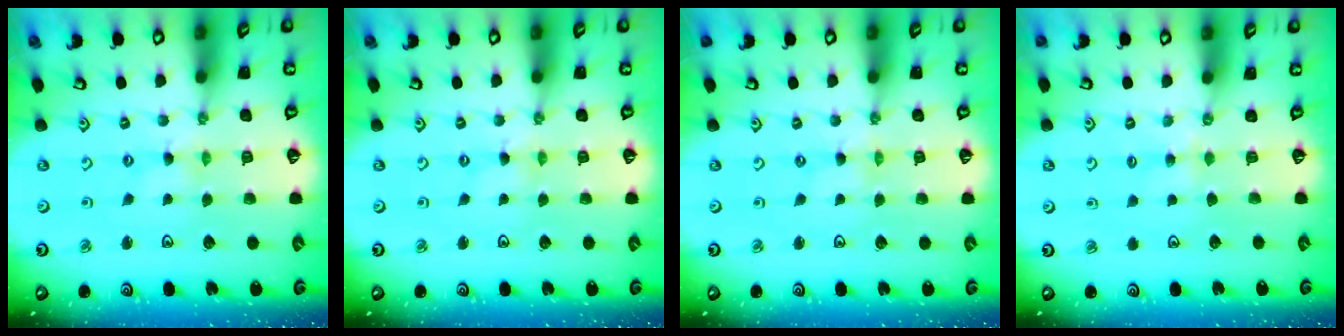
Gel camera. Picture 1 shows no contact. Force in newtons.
{"total": 0.0}
{"total": 0.0}
{"total": 2.4, "press": 2.3, "slide": 0.4}